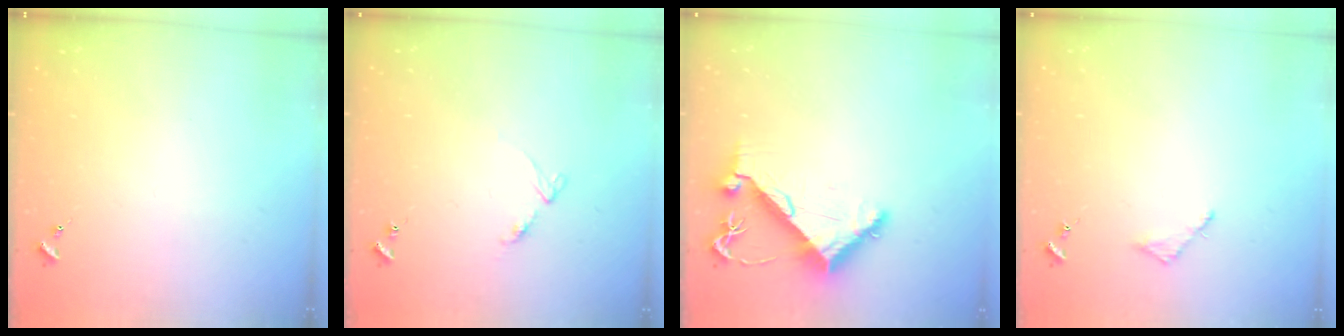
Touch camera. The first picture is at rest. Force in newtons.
{"total": 5.9, "press": 5.9, "slide": 0.7}
{"total": 7.9, "press": 7.8, "slide": 1.0}
{"total": 2.8, "press": 2.7, "slide": 0.3}